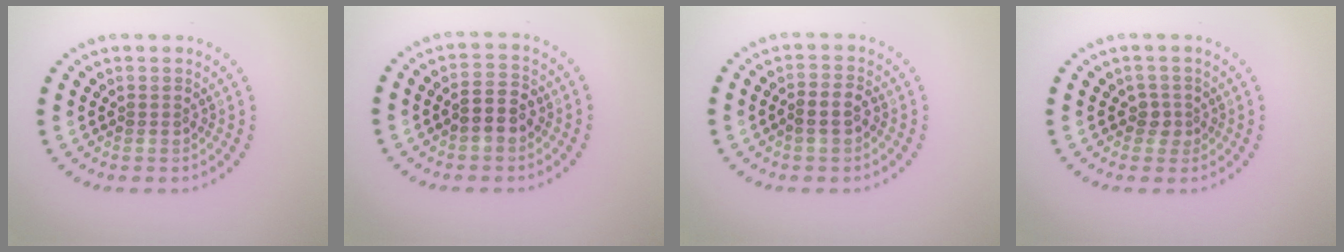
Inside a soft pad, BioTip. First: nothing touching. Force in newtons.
{"total": 2.7, "press": 2.7, "slide": 0.5}
{"total": 2.0, "press": 1.9, "slide": 0.7}
{"total": 1.4, "press": 1.1, "slide": 0.8}